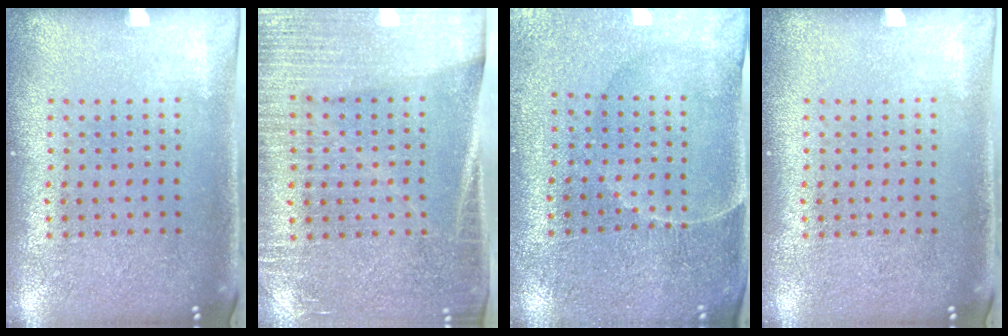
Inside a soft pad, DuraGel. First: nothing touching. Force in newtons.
{"total": 3.4, "press": 3.1, "slide": 1.4}
{"total": 0.6, "press": 0.5, "slide": 0.4}
{"total": 0.0}